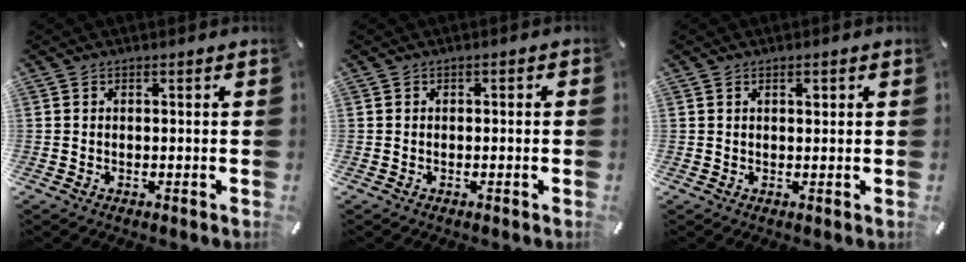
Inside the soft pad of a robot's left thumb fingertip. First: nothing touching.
{"total": 0.5, "force": [-0.3, 0.3, 0.3], "torque": [-0.006, 0.000, -0.006]}
{"total": 1.4, "force": [0.6, 0.5, 1.1], "torque": [-0.015, -0.002, 0.009]}